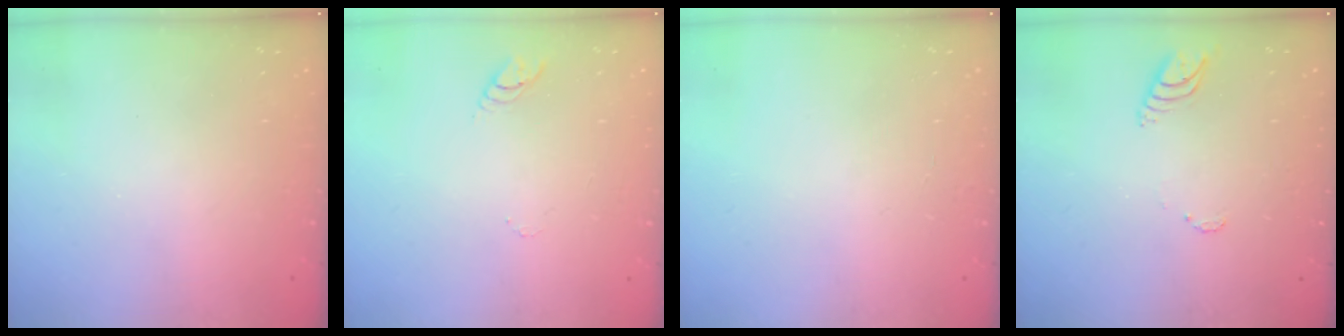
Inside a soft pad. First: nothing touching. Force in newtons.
{"total": 3.2, "press": 3.2, "slide": 0.3}
{"total": 1.8, "press": 1.8, "slide": 0.1}
{"total": 4.5, "press": 4.4, "slide": 0.5}